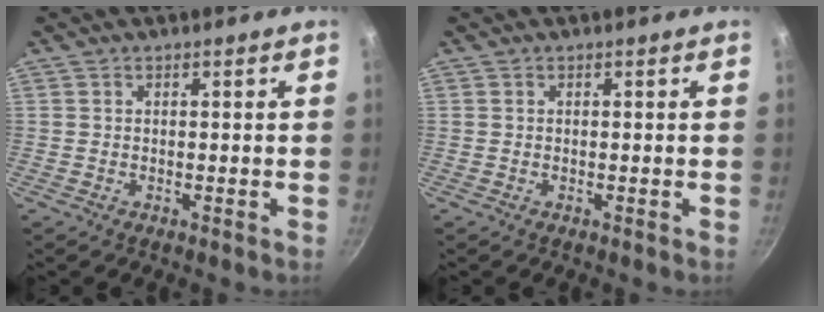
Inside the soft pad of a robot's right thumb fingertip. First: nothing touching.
{"total": 0.0}